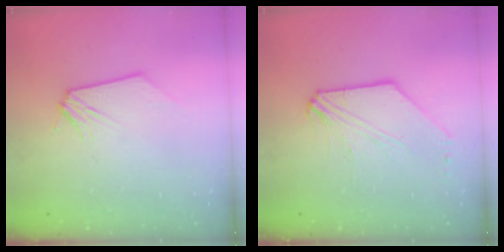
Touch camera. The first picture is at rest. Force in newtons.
{"total": 7.8, "press": 7.7, "slide": 1.4}